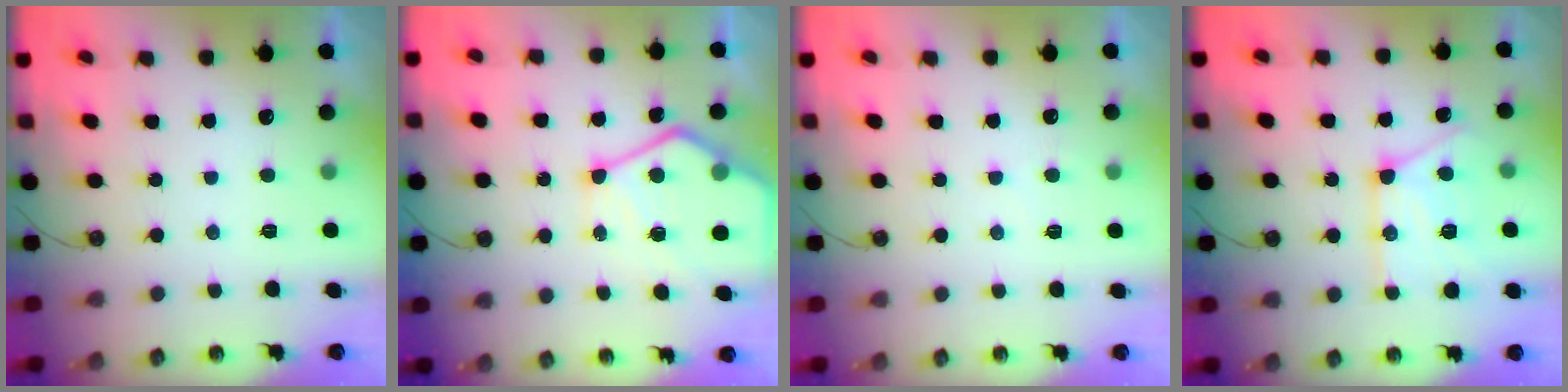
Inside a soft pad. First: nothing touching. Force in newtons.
{"total": 15.8, "press": 15.7, "slide": 1.6}
{"total": 3.9, "press": 3.8, "slide": 0.5}
{"total": 14.4, "press": 14.4, "slide": 0.7}